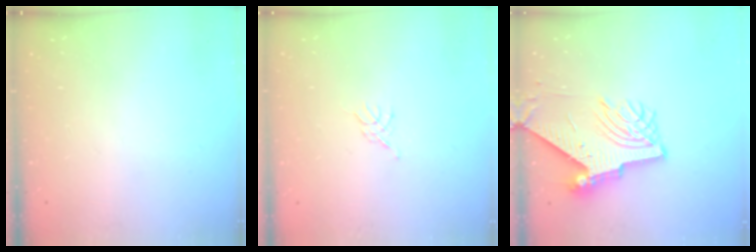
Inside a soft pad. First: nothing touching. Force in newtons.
{"total": 2.3, "press": 2.2, "slide": 0.5}
{"total": 9.7, "press": 9.7, "slide": 1.0}